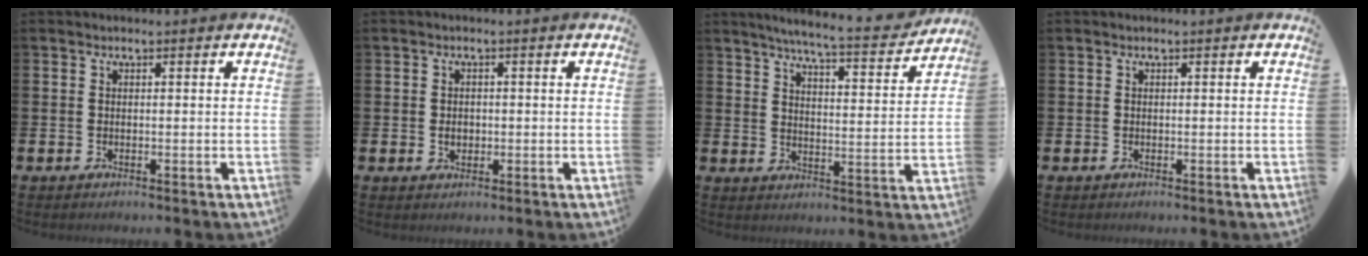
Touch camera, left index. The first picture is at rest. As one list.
[{"total": 1.6, "force": [0.0, 1.3, 0.9], "torque": [-0.008, 0.004, -0.005]}, {"total": 6.7, "force": [6.3, 0.0, 2.3], "torque": [-0.054, -0.045, 0.103]}, {"total": 0.0}]